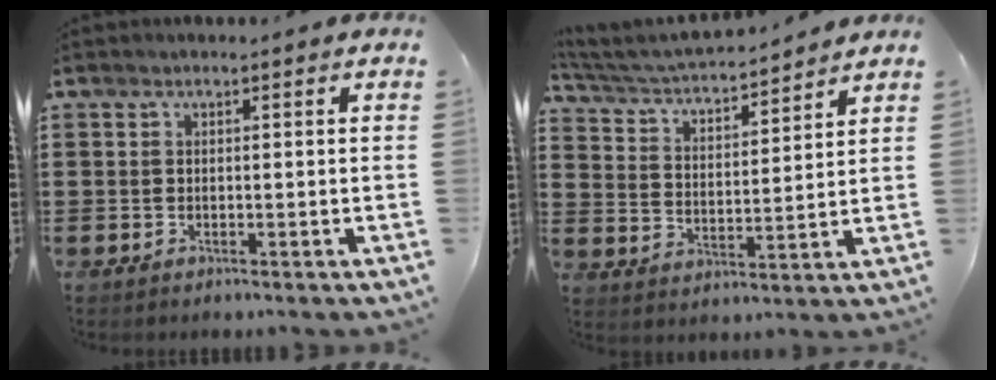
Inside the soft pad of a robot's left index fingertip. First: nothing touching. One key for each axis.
{"total": 4.1, "fx": 3.9, "fy": 0.4, "fz": 1.2, "tx": -0.044, "ty": -0.030, "tz": 0.061}